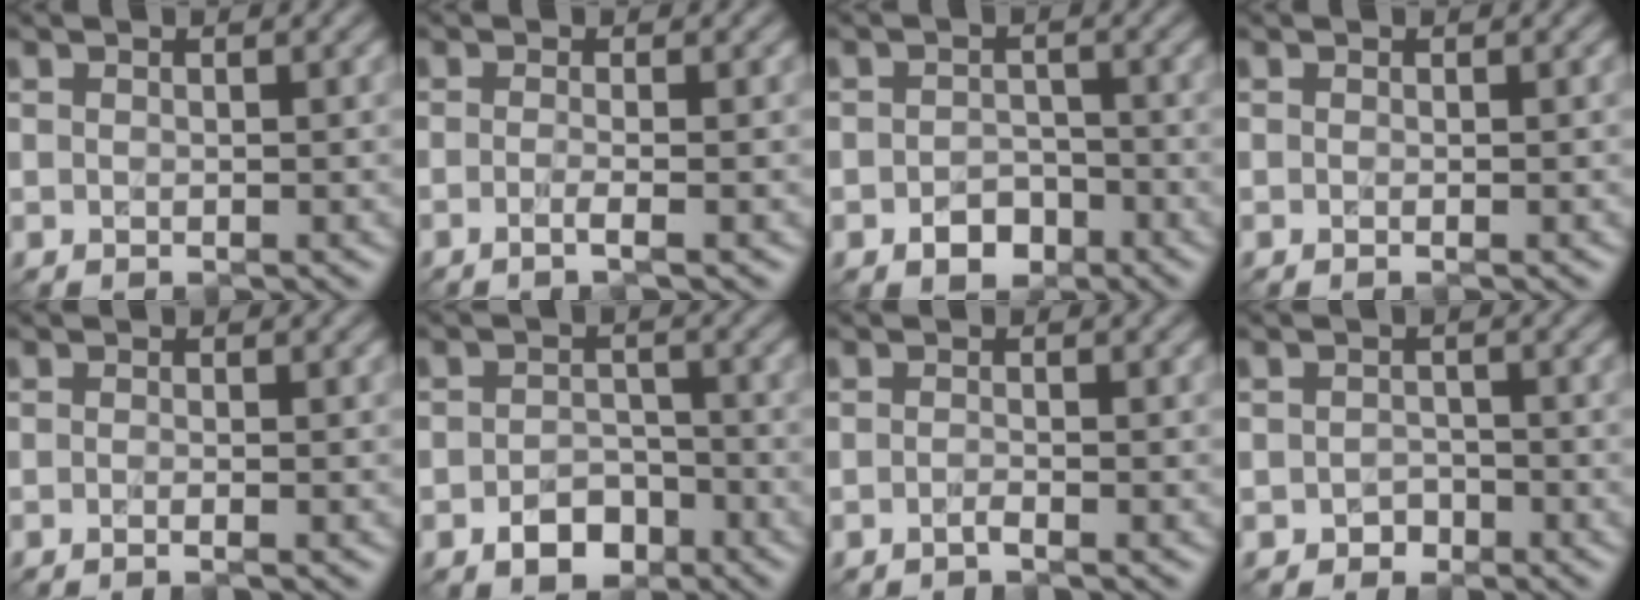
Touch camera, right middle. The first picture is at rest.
{"total": 2.1, "force": [-0.7, 0.7, 1.9], "torque": [-0.023, -0.005, -0.024]}
{"total": 2.5, "force": [-1.4, 1.8, 1.2], "torque": [-0.016, 0.004, -0.024]}
{"total": 0.9, "force": [-0.2, 0.4, 0.7], "torque": [-0.004, -0.007, -0.005]}
{"total": 1.5, "force": [-0.4, 0.7, 1.3], "torque": [-0.008, -0.007, -0.014]}
{"total": 3.1, "force": [-1.7, 2.1, 1.6], "torque": [-0.022, 0.003, -0.031]}
{"total": 0.8, "force": [-0.4, 0.2, 0.6], "torque": [-0.009, 0.002, -0.011]}
{"total": 1.2, "force": [-0.6, 0.9, 0.3], "torque": [0.000, 0.004, -0.011]}